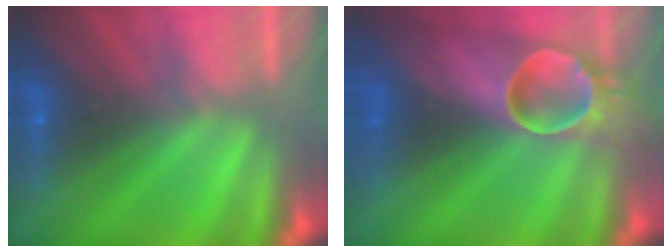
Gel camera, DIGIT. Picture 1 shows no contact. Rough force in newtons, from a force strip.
{"total": 8.3}